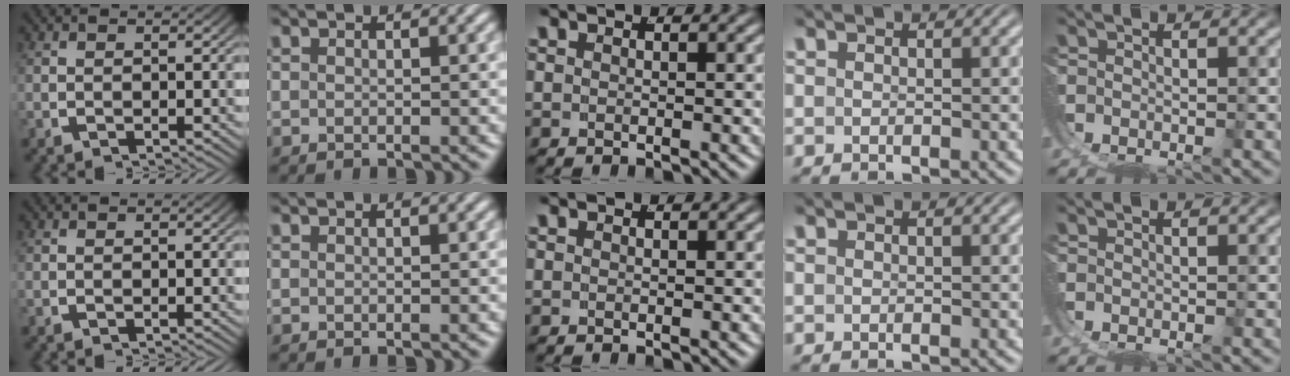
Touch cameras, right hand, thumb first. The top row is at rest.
{}